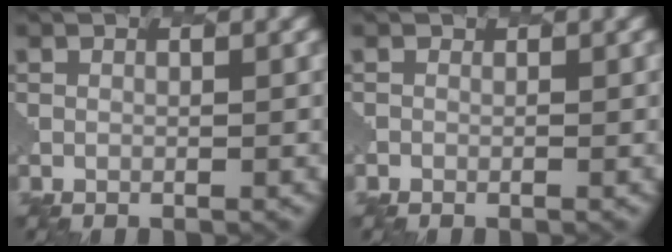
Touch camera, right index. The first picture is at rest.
{"total": 1.3, "force": [-0.9, 0.9, -0.3], "torque": [0.004, -0.002, -0.010]}